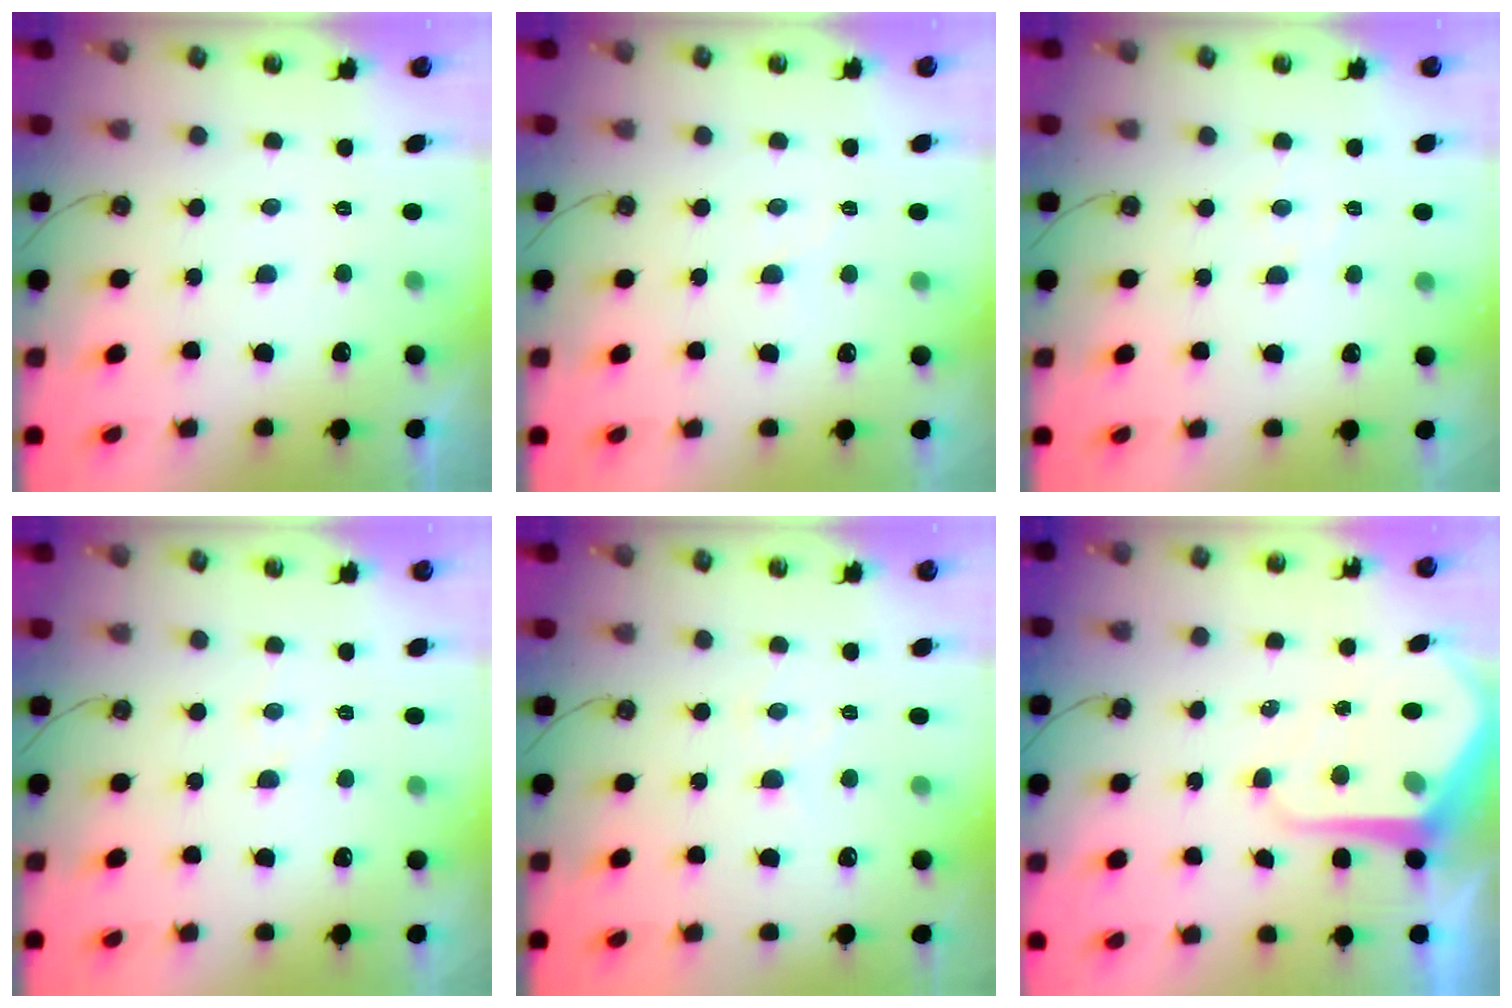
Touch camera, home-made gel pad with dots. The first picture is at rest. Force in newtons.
{"total": 4.4, "press": 4.3, "slide": 0.7}
{"total": 3.6, "press": 3.5, "slide": 0.6}
{"total": 4.3, "press": 4.3, "slide": 0.5}
{"total": 4.6, "press": 4.6, "slide": 0.6}
{"total": 8.9, "press": 8.9, "slide": 0.7}